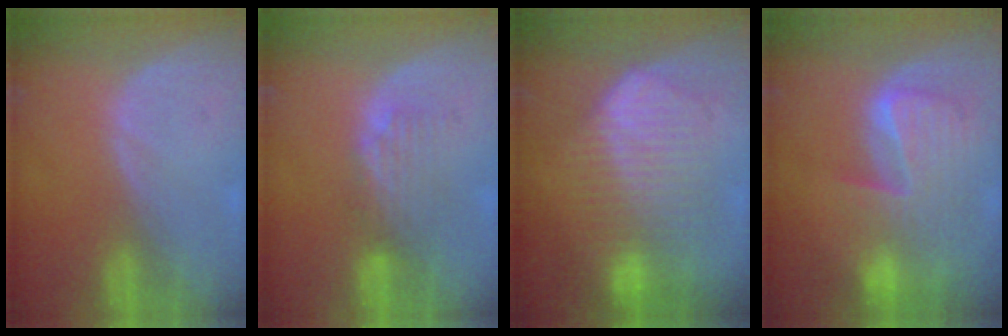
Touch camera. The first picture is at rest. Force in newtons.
{"total": 4.5, "press": 3.8, "slide": 2.3}
{"total": 10.0, "press": 10.0, "slide": 0.6}
{"total": 9.8, "press": 8.4, "slide": 5.0}